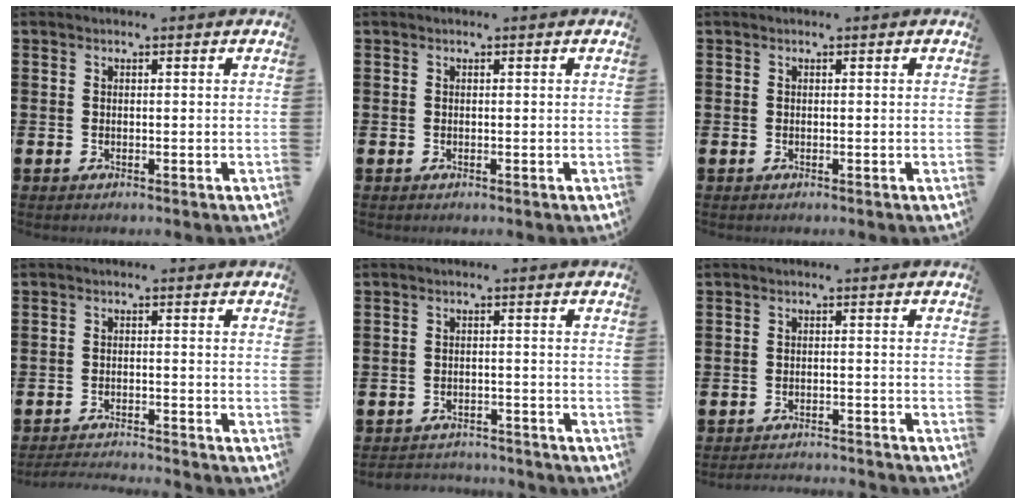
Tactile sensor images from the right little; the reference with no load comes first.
{"total": 0.0}
{"total": 0.0}
{"total": 2.2, "force": [-2.2, -0.3, 0.2], "torque": [-0.004, 0.002, -0.046]}
{"total": 2.1, "force": [-2.1, 0.1, -0.3], "torque": [-0.002, 0.003, -0.048]}
{"total": 2.0, "force": [-2.0, -0.2, -0.1], "torque": [-0.002, 0.005, -0.042]}